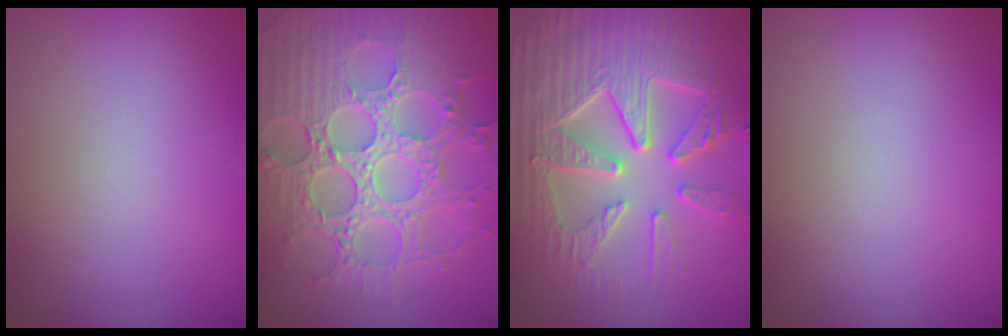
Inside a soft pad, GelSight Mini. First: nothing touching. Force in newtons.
{"total": 8.7, "press": 6.6, "slide": 5.8}
{"total": 9.1, "press": 6.5, "slide": 6.3}
{"total": 0.0}